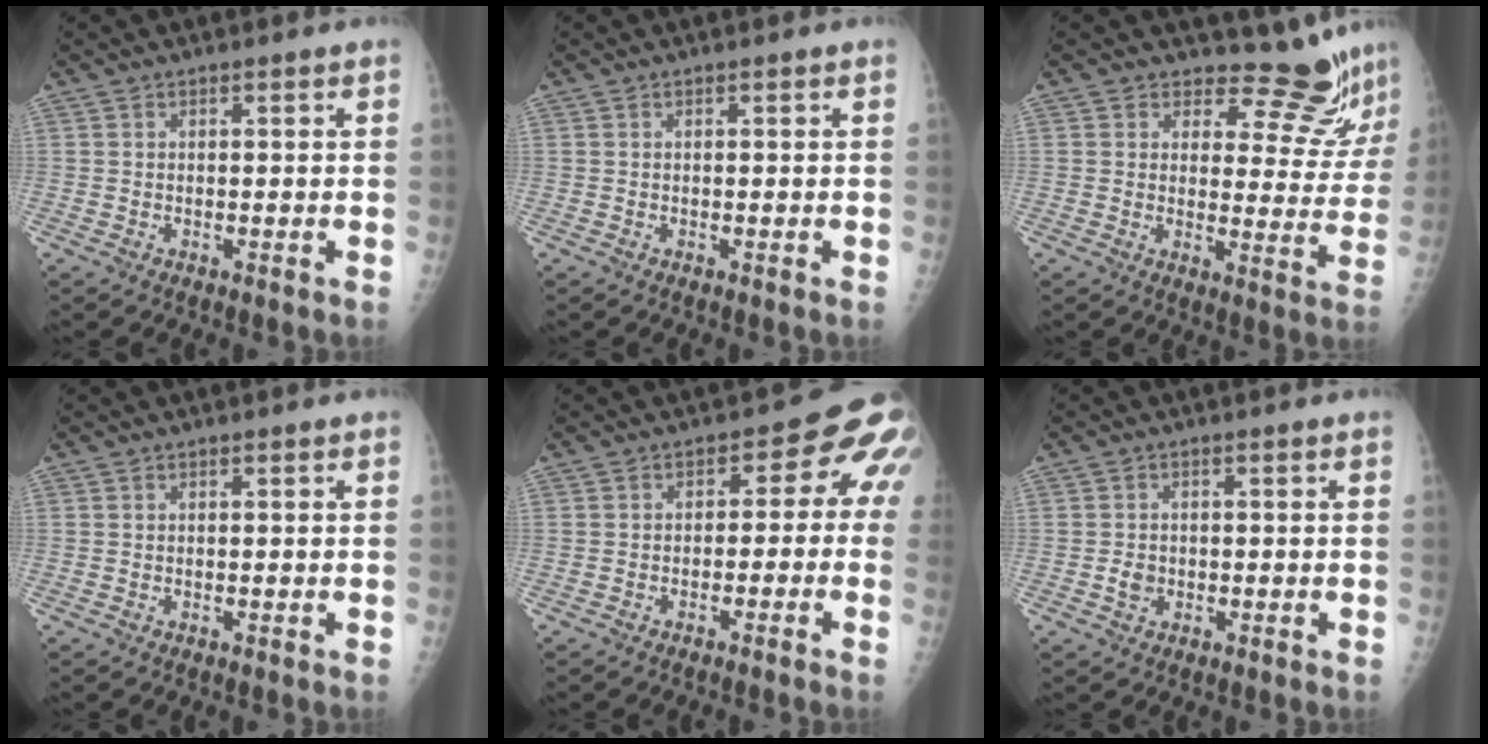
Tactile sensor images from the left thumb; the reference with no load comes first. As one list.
[{"total": 0.0}, {"total": 11.2, "force": [10.9, 2.5, 1.2], "torque": [0.019, -0.116, 0.120]}, {"total": 0.0}, {"total": 7.5, "force": [-1.5, 5.3, 5.1], "torque": [-0.020, 0.035, -0.032]}, {"total": 2.4, "force": [-0.4, 2.0, 1.2], "torque": [-0.011, 0.003, -0.007]}]